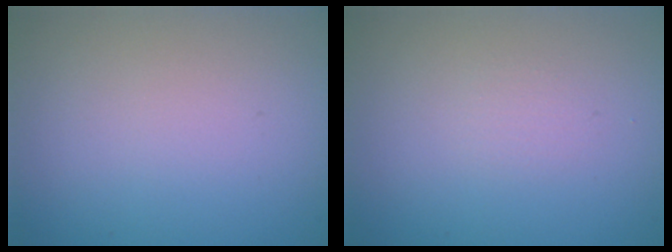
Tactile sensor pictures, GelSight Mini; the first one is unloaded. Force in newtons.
{"total": 0.6, "press": 0.6, "slide": 0.1}